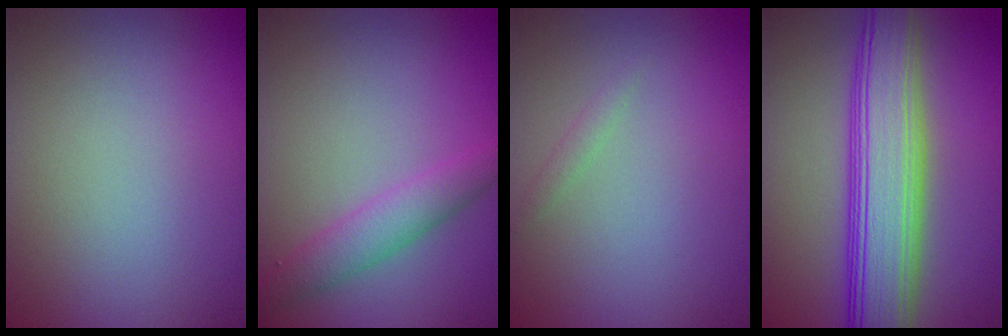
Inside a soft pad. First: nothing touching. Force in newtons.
{"total": 2.8, "press": 2.8, "slide": 0.1}
{"total": 0.7, "press": 0.7, "slide": 0.1}
{"total": 8.4, "press": 8.4, "slide": 0.3}